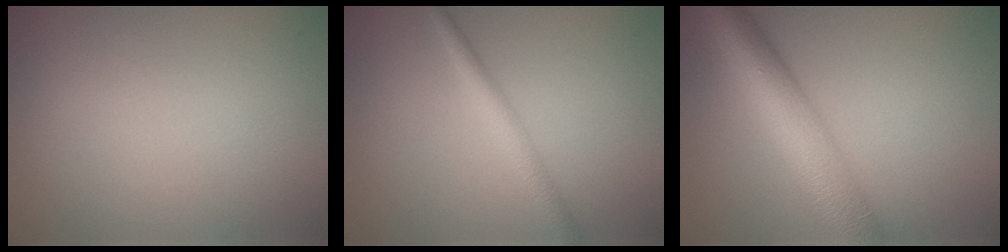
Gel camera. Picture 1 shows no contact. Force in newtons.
{"total": 2.3, "press": 2.3, "slide": 0.0}
{"total": 8.2, "press": 8.2, "slide": 0.2}